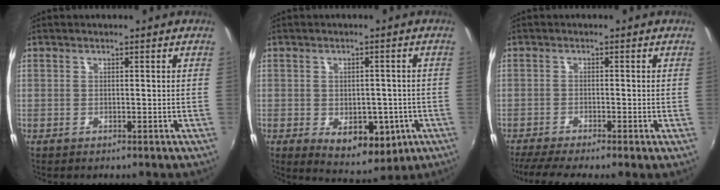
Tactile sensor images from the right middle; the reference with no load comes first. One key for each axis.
{"total": 9.4, "fx": -3.2, "fy": 5.9, "fz": 6.7, "tx": -0.096, "ty": -0.013, "tz": -0.030}
{"total": 6.0, "fx": -4.4, "fy": 0.1, "fz": 4.0, "tx": -0.084, "ty": -0.024, "tz": -0.079}